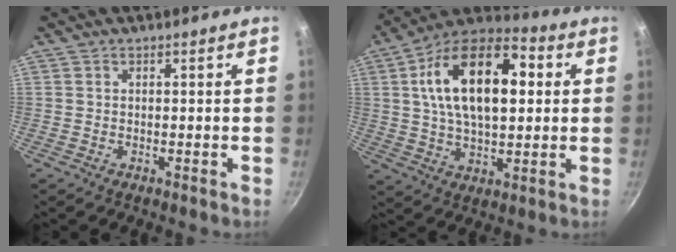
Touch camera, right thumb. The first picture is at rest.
{"total": 21.1, "force": [4.2, 11.3, 17.4], "torque": [-0.277, 0.016, 0.062]}